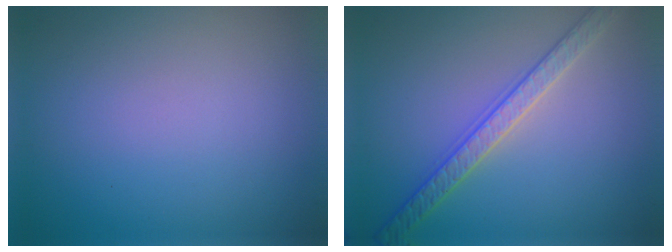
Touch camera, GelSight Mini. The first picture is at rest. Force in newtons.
{"total": 3.3, "press": 3.3, "slide": 0.1}